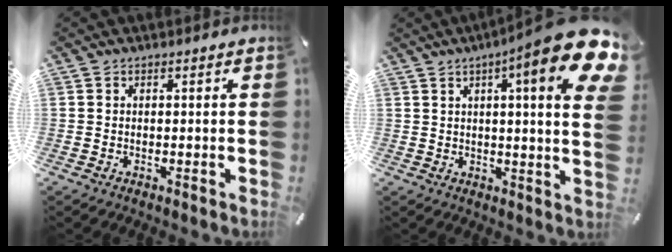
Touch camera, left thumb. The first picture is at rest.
{"total": 17.4, "force": [8.0, 2.1, 15.3], "torque": [-0.223, -0.047, 0.112]}